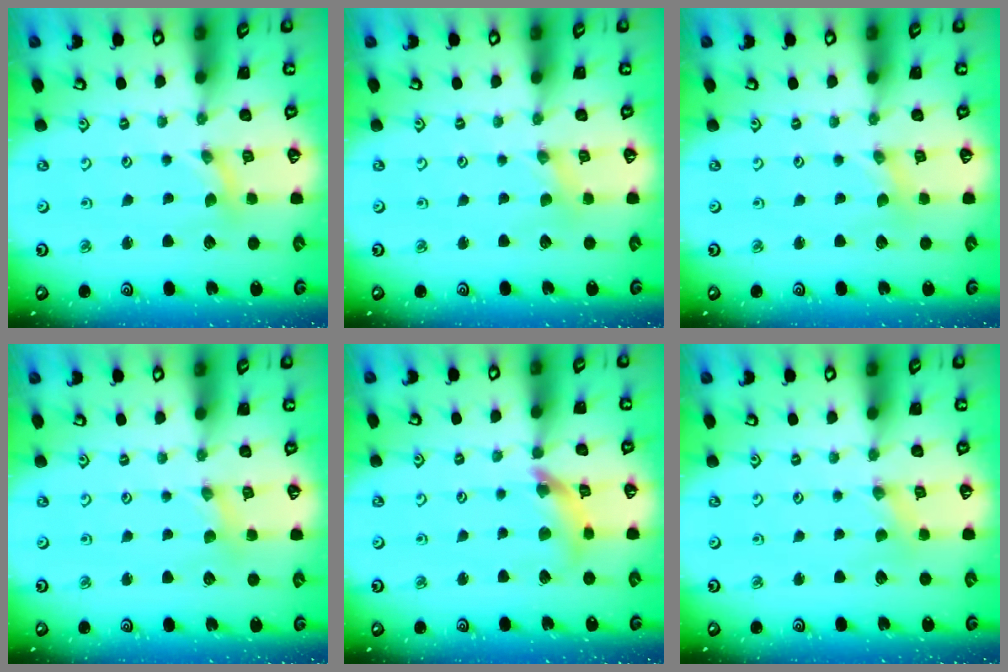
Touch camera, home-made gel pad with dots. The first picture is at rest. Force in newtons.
{"total": 0.0}
{"total": 0.0}
{"total": 2.2, "press": 2.2, "slide": 0.4}
{"total": 10.7, "press": 10.6, "slide": 1.3}
{"total": 0.0}